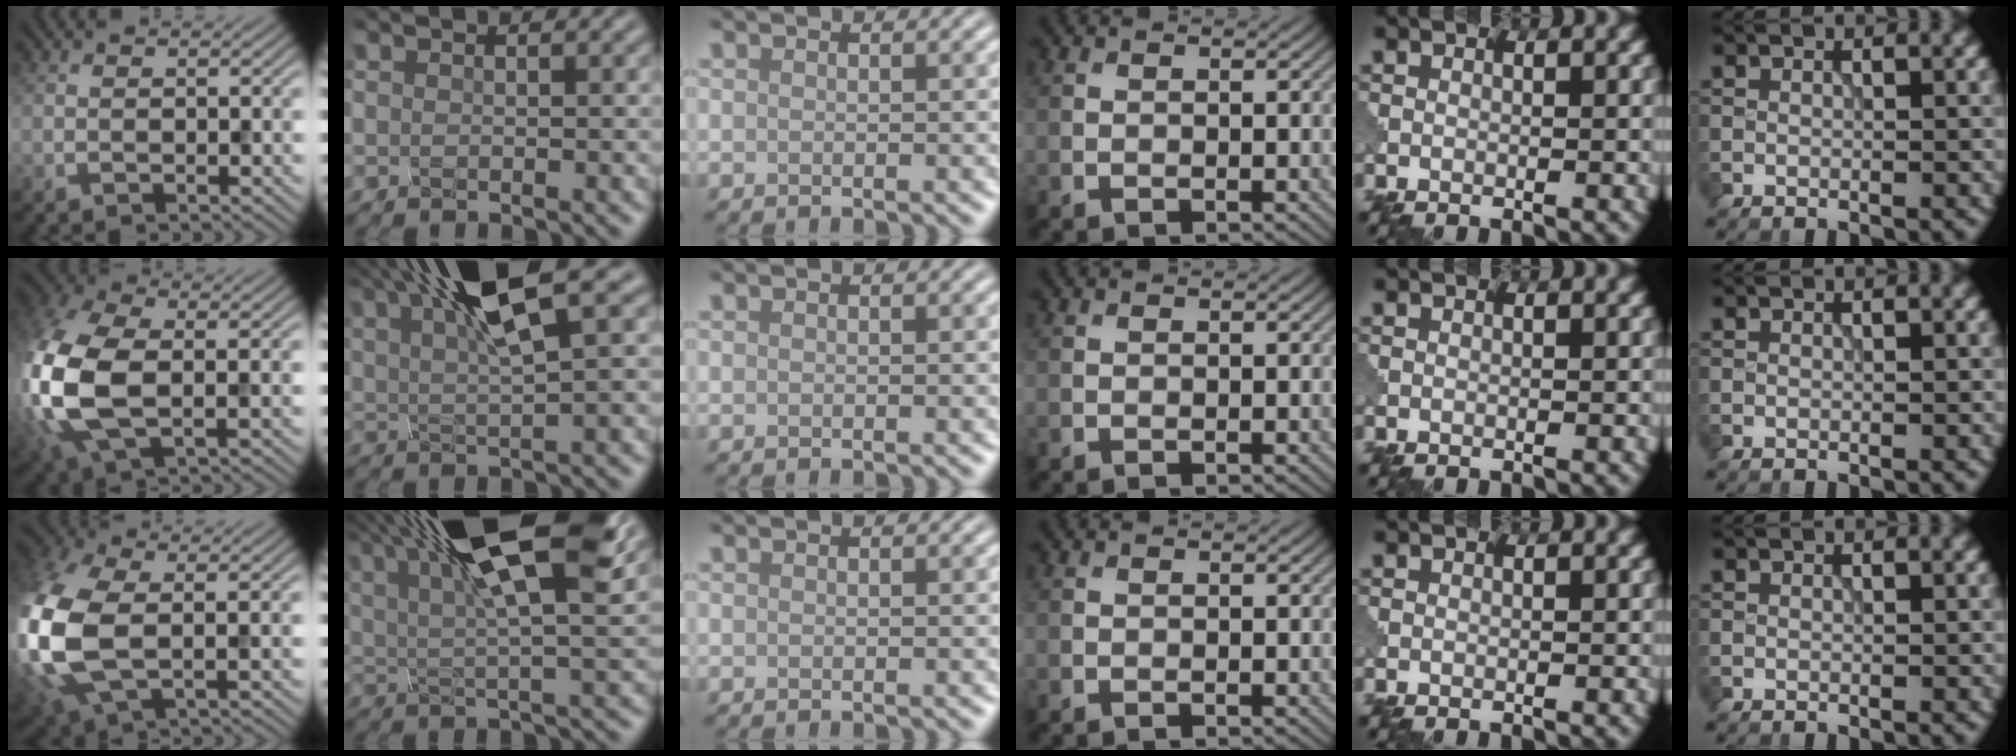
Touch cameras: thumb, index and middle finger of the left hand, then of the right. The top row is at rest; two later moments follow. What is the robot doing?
{"motion": "squeeze", "object": "clothespin"}